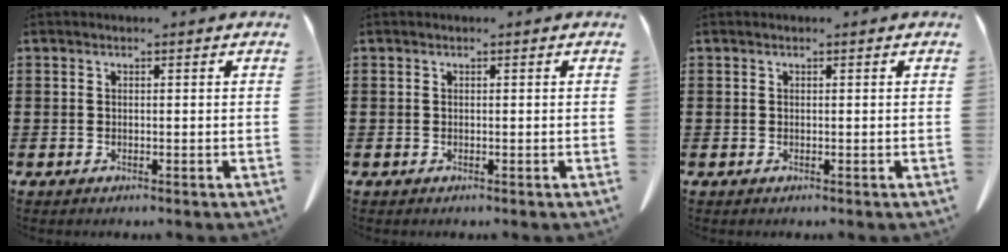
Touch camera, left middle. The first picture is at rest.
{"total": 0.0}
{"total": 0.0}